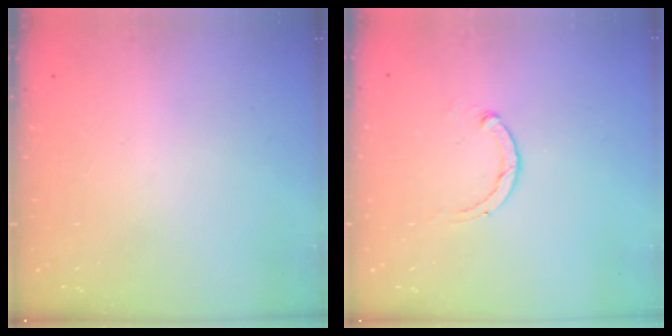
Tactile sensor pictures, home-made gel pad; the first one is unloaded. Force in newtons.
{"total": 1.8, "press": 1.7, "slide": 0.5}